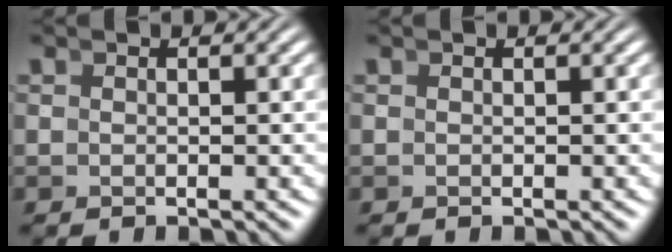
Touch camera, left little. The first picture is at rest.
{"total": 0.0}